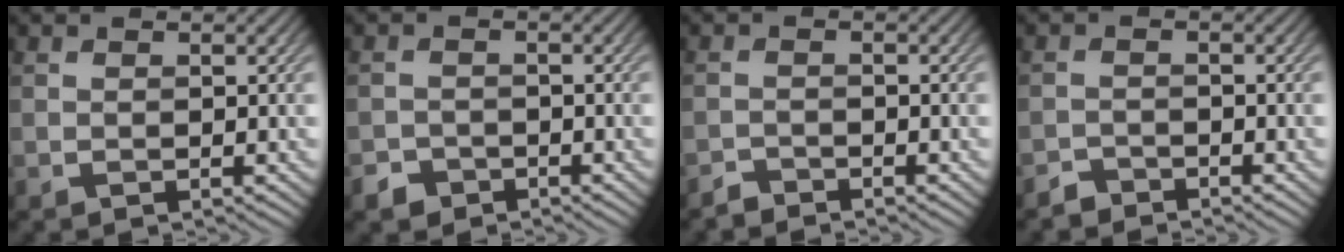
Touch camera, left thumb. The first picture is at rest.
{"total": 2.1, "force": [-1.6, 1.3, 0.5], "torque": [-0.006, 0.001, -0.035]}
{"total": 1.5, "force": [-1.5, 0.1, 0.1], "torque": [0.000, 0.003, -0.035]}
{"total": 1.8, "force": [-1.7, 0.4, 0.1], "torque": [0.001, 0.005, -0.039]}